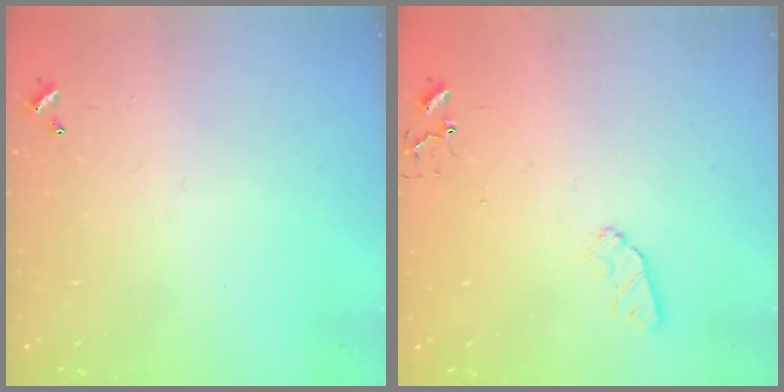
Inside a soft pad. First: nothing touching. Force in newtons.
{"total": 6.1, "press": 6.1, "slide": 0.8}